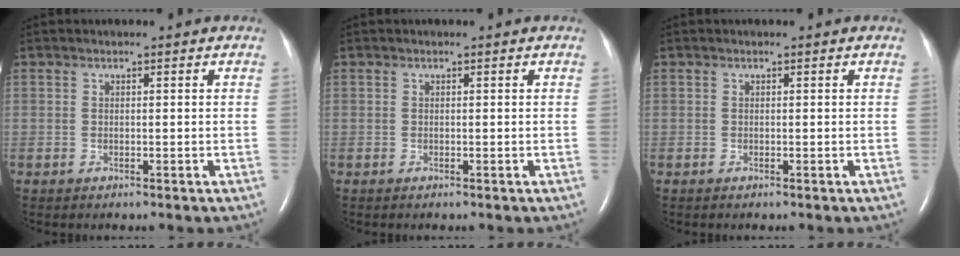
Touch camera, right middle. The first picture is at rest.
{"total": 0.0}
{"total": 0.0}